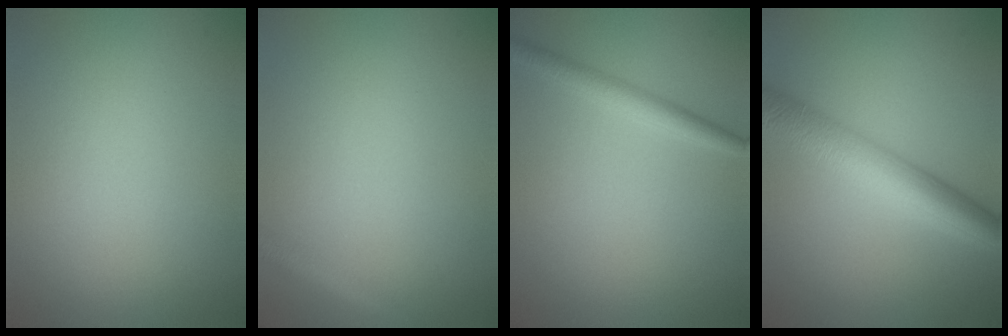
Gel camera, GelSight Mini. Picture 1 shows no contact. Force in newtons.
{"total": 1.5, "press": 1.5, "slide": 0.1}
{"total": 2.1, "press": 2.1, "slide": 0.1}
{"total": 6.7, "press": 6.7, "slide": 0.1}